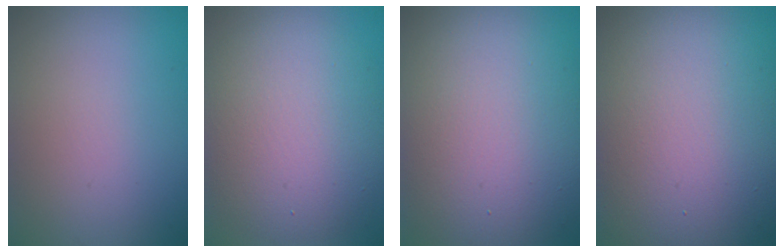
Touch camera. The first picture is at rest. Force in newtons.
{"total": 8.6, "press": 8.6, "slide": 0.4}
{"total": 13.0, "press": 13.0, "slide": 1.0}
{"total": 15.2, "press": 15.2, "slide": 0.6}